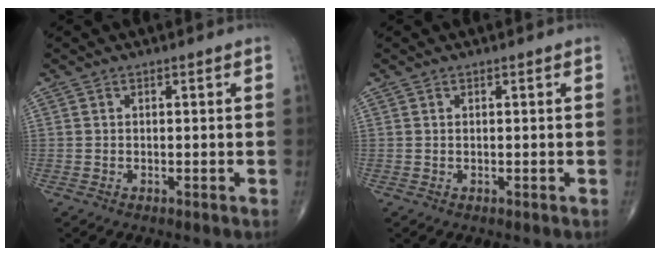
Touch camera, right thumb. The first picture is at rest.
{"total": 0.0}